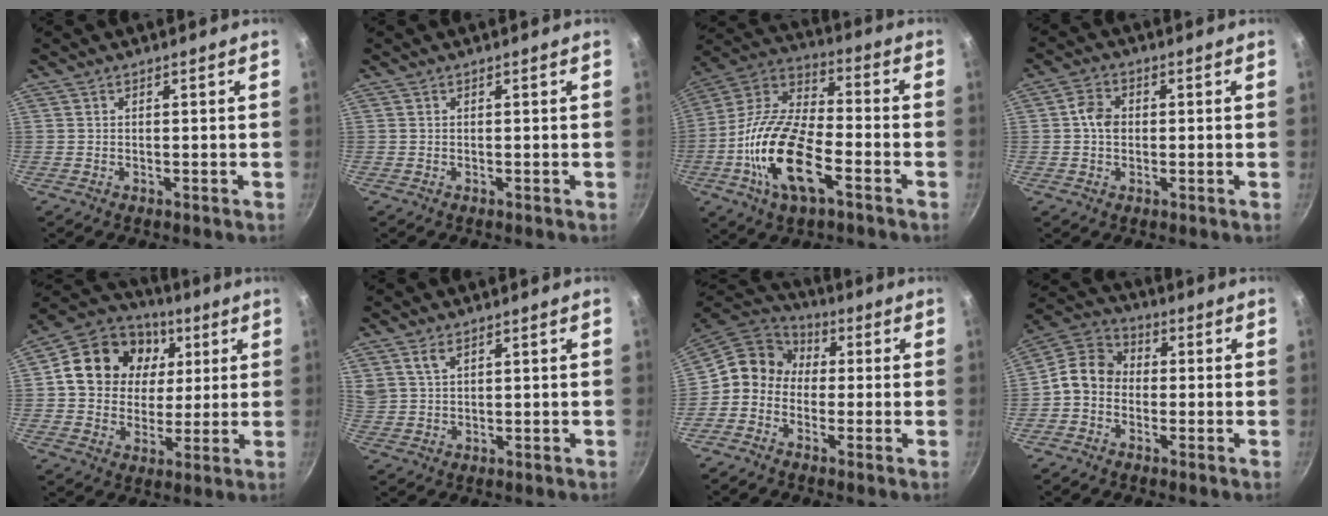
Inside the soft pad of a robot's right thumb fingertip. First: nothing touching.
{"total": 0.0}
{"total": 19.7, "force": [-6.7, 9.0, 16.1], "torque": [-0.303, 0.035, -0.143]}
{"total": 4.3, "force": [0.1, 3.3, 2.7], "torque": [-0.040, 0.013, -0.006]}
{"total": 17.8, "force": [4.4, 14.8, 9.0], "torque": [-0.140, 0.006, 0.063]}
{"total": 4.0, "force": [2.5, 2.0, 2.4], "torque": [-0.041, -0.005, 0.054]}
{"total": 9.3, "force": [-0.6, 8.2, 4.3], "torque": [-0.055, 0.037, -0.040]}
{"total": 8.5, "force": [-1.3, 7.1, 4.6], "torque": [-0.056, 0.033, -0.050]}